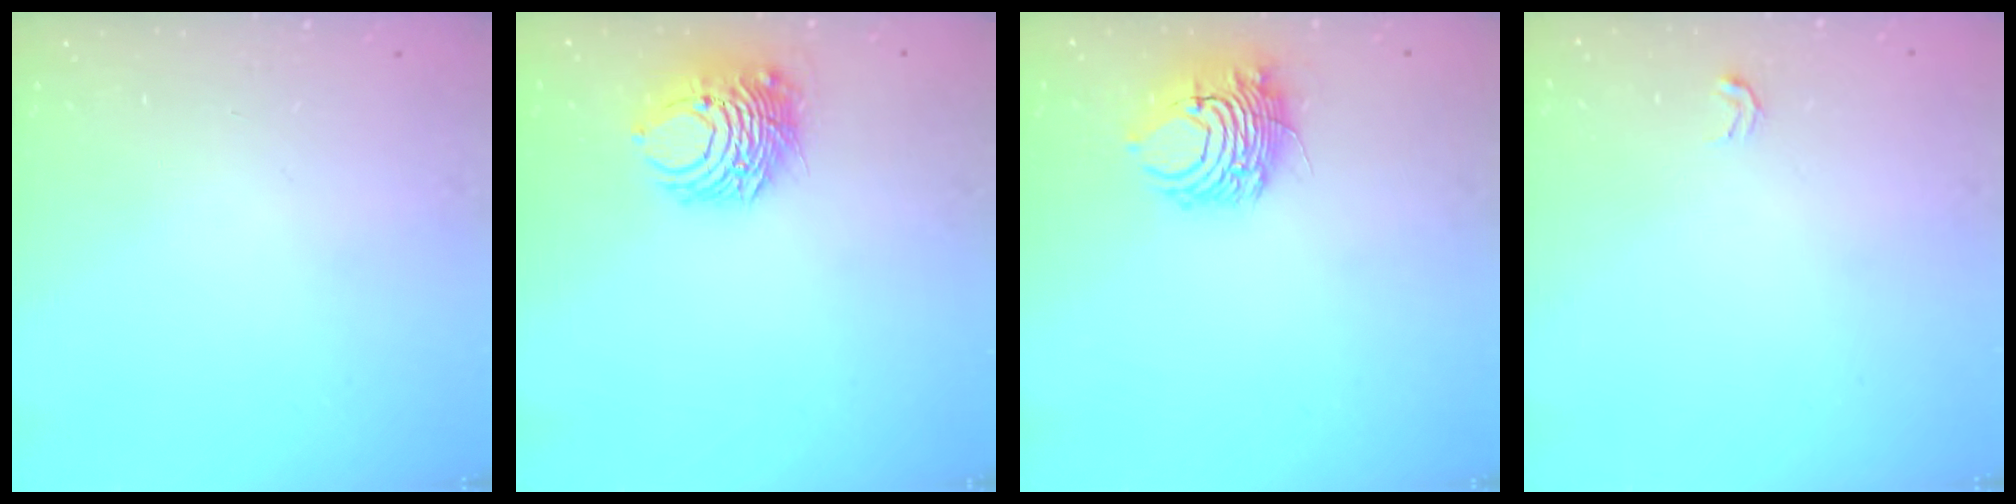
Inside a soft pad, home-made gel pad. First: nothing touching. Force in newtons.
{"total": 8.3, "press": 8.3, "slide": 0.8}
{"total": 8.5, "press": 8.4, "slide": 1.4}
{"total": 2.5, "press": 2.5, "slide": 0.5}